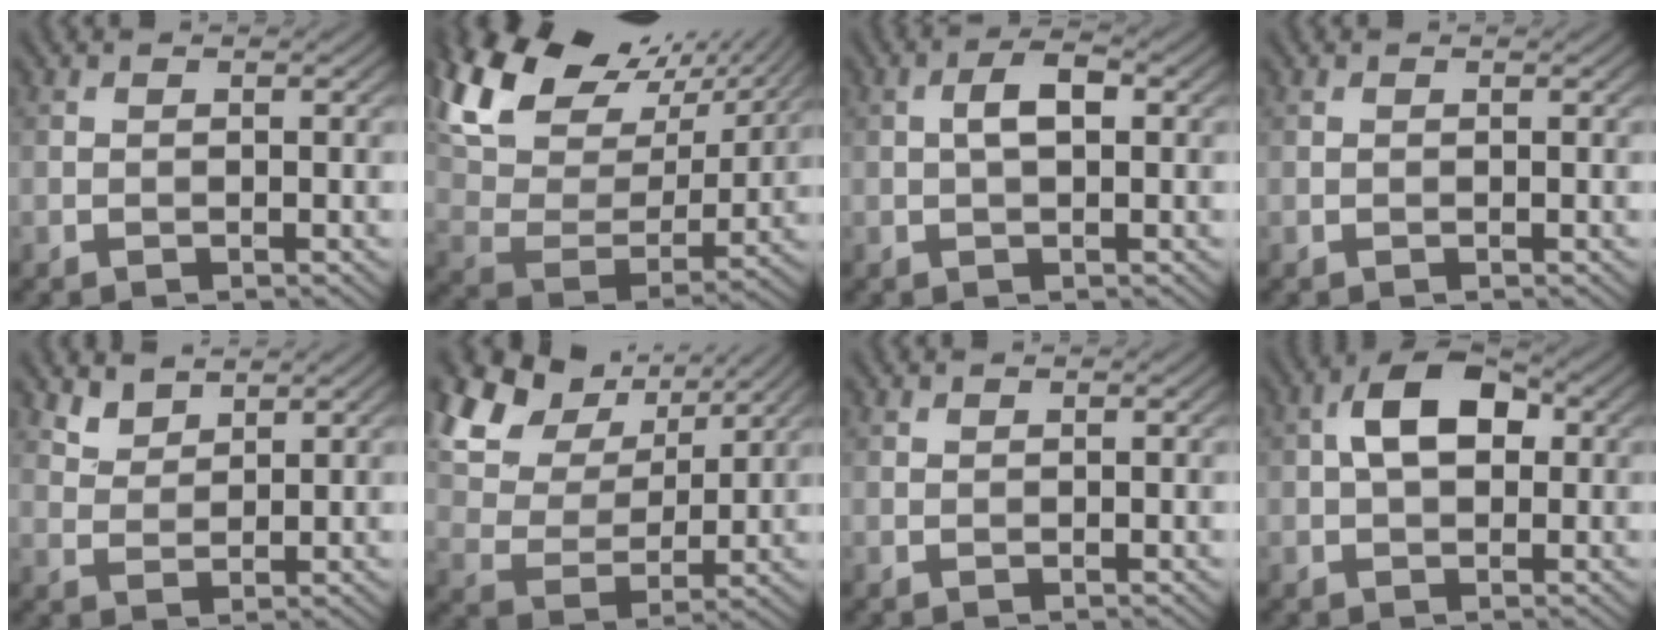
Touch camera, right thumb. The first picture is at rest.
{"total": 18.2, "force": [11.6, 9.6, 10.2], "torque": [-0.259, 0.042, 0.193]}
{"total": 3.1, "force": [0.3, 1.4, 2.8], "torque": [-0.050, 0.008, 0.001]}
{"total": 0.0}
{"total": 3.1, "force": [2.7, 1.3, 1.0], "torque": [-0.027, -0.003, 0.064]}
{"total": 15.3, "force": [9.1, 9.0, 8.4], "torque": [-0.229, 0.022, 0.172]}
{"total": 0.6, "force": [0.5, 0.2, 0.1], "torque": [-0.002, 0.001, 0.012]}
{"total": 6.3, "force": [1.0, 3.8, 4.9], "torque": [-0.088, 0.011, 0.011]}